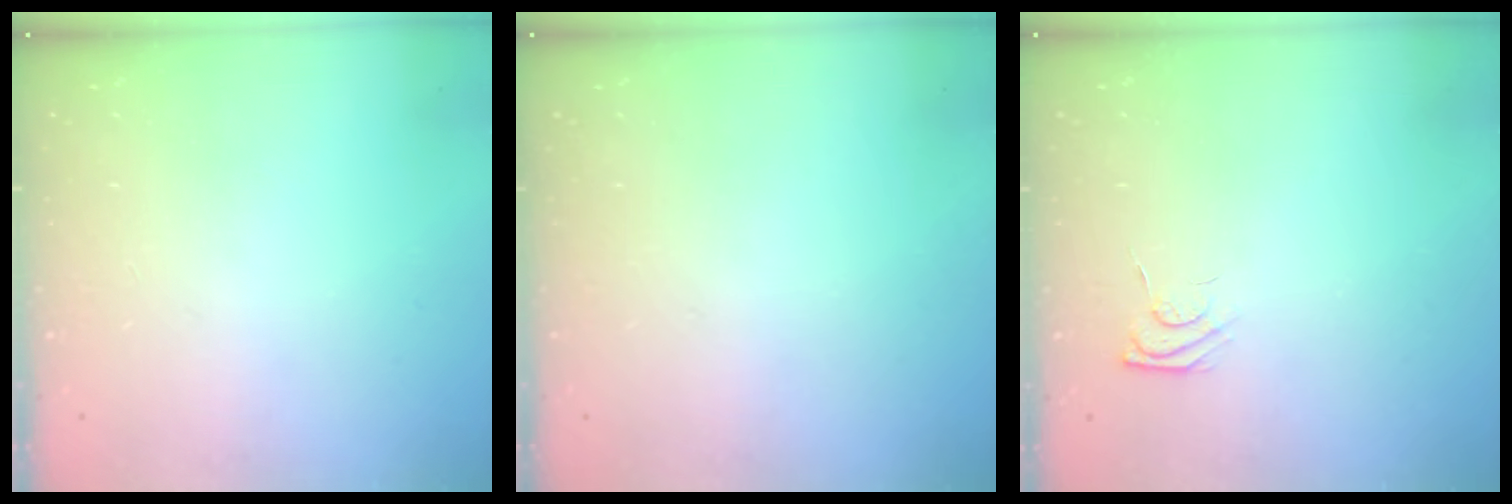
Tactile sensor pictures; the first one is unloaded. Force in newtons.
{"total": 0.0}
{"total": 4.9, "press": 4.7, "slide": 1.1}